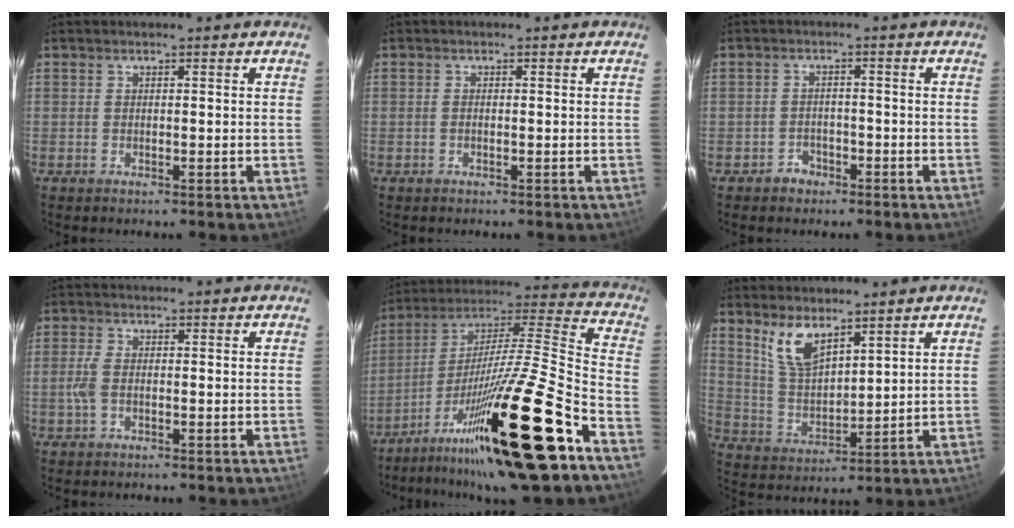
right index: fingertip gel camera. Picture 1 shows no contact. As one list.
[{"total": 0.6, "force": [-0.1, 0.2, 0.6], "torque": [-0.012, -0.001, -0.005]}, {"total": 3.1, "force": [-2.0, 2.4, 0.2], "torque": [-0.009, 0.012, -0.029]}, {"total": 3.4, "force": [-0.7, 1.7, 2.8], "torque": [-0.066, -0.002, -0.014]}, {"total": 30.2, "force": [-18.6, 2.3, 23.7], "torque": [-0.388, -0.038, -0.313]}, {"total": 8.4, "force": [5.7, 3.2, 5.3], "torque": [-0.103, -0.001, 0.124]}]